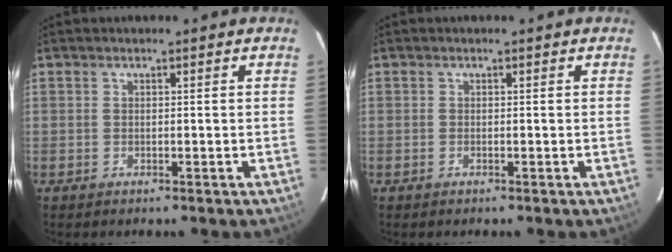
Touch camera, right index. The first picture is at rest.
{"total": 0.0}